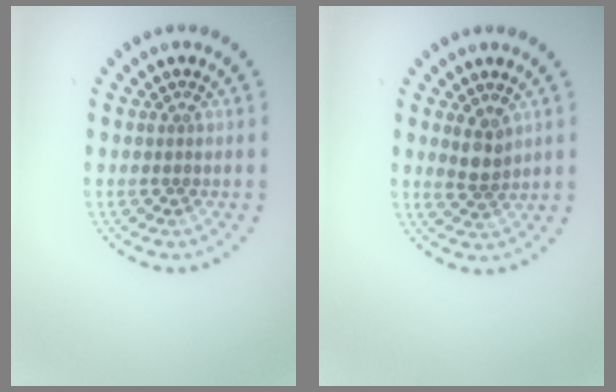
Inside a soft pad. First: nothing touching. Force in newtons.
{"total": 2.0, "press": 1.7, "slide": 1.1}